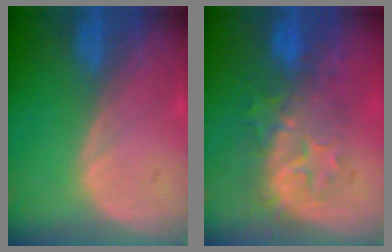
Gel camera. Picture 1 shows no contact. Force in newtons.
{"total": 8.3, "press": 8.2, "slide": 1.8}